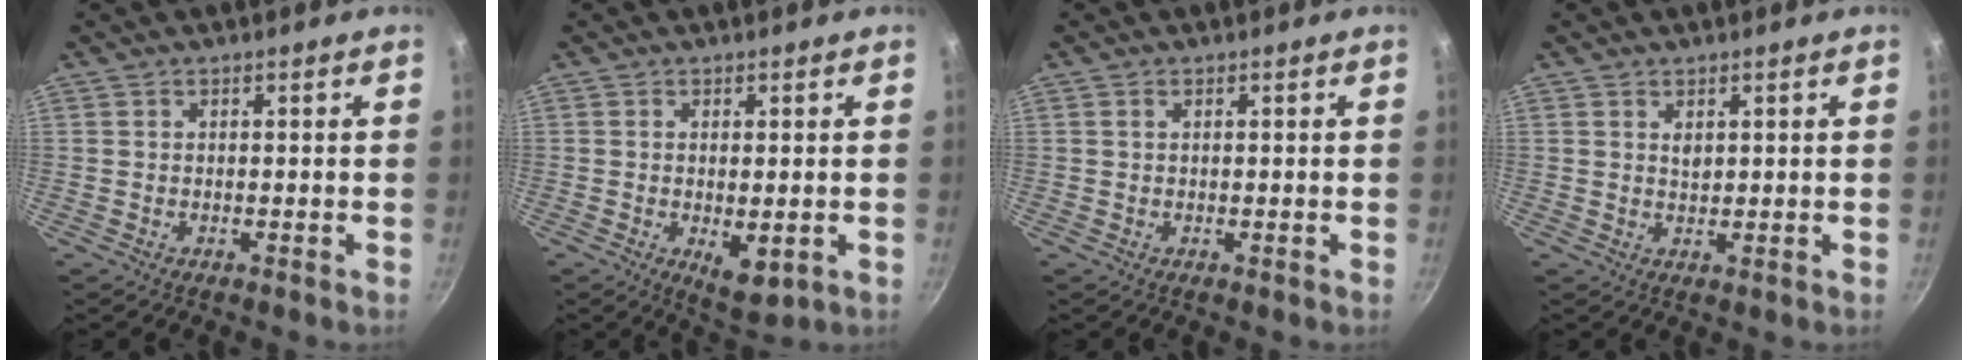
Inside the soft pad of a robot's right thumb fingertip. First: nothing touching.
{"total": 5.3, "force": [-1.0, 2.3, 4.6], "torque": [-0.067, -0.015, -0.004]}
{"total": 0.6, "force": [0.3, 0.4, 0.4], "torque": [-0.007, 0.002, 0.004]}
{"total": 1.6, "force": [0.8, 0.9, 1.1], "torque": [-0.014, -0.005, 0.014]}